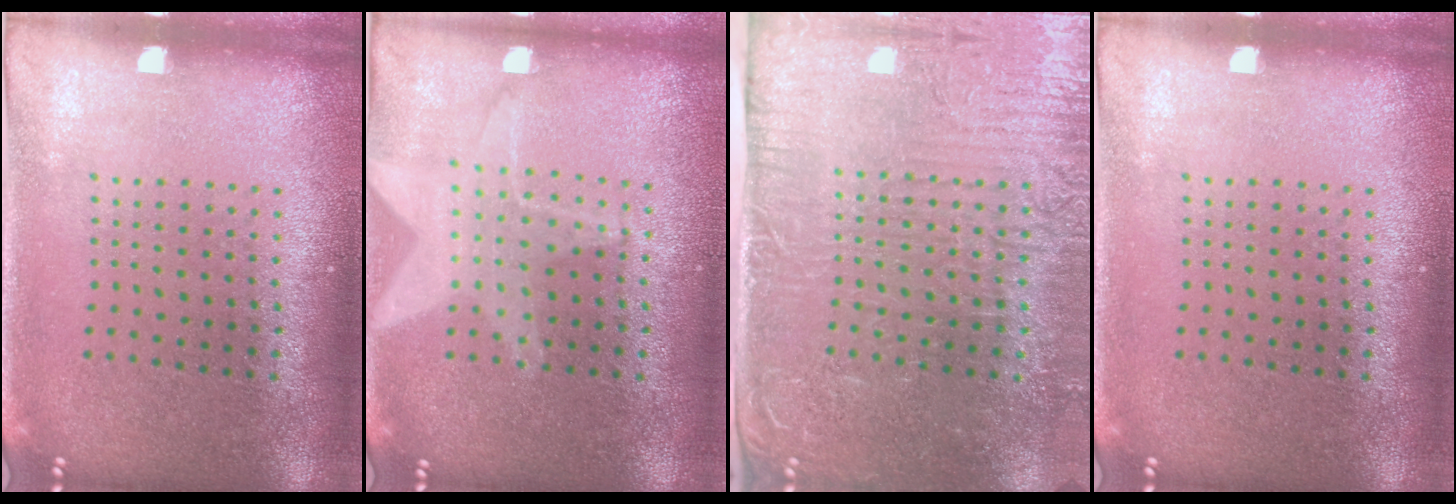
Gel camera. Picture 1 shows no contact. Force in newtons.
{"total": 1.6, "press": 1.5, "slide": 0.6}
{"total": 5.2, "press": 4.5, "slide": 2.7}
{"total": 0.0}